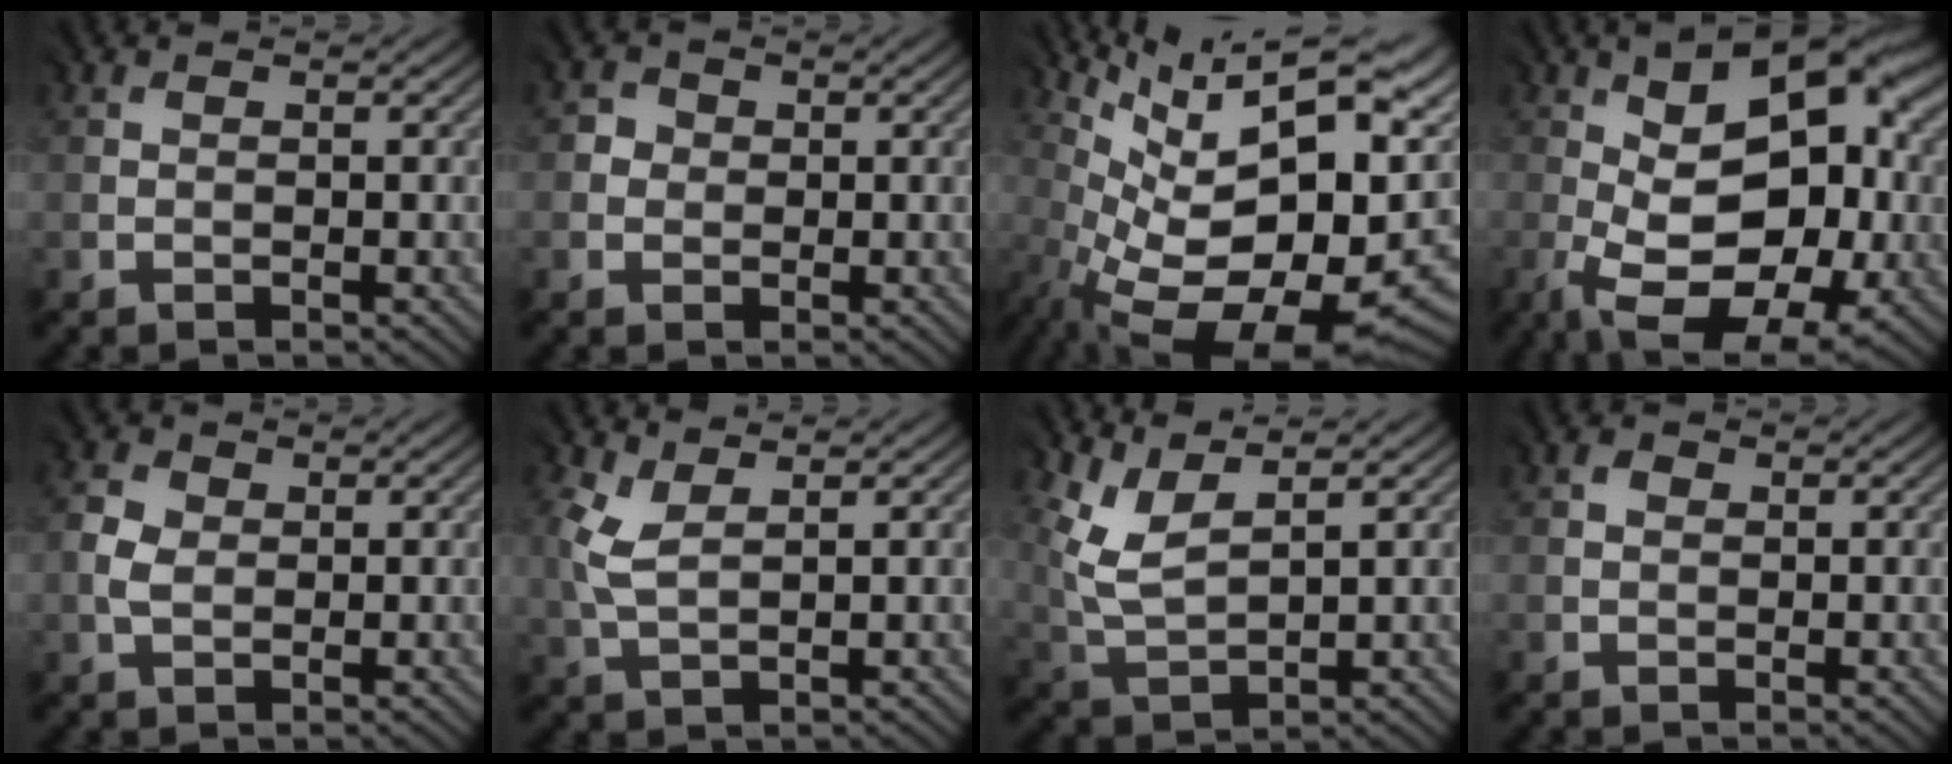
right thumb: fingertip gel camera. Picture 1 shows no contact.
{"total": 1.4, "force": [-0.4, 1.4, -0.2], "torque": [0.007, 0.000, -0.010]}
{"total": 16.8, "force": [2.3, 7.2, 15.1], "torque": [-0.237, -0.014, 0.061]}
{"total": 16.9, "force": [-1.9, 9.7, 13.7], "torque": [-0.215, -0.027, -0.013]}
{"total": 2.0, "force": [-0.2, 1.7, 1.0], "torque": [-0.027, 0.002, -0.004]}
{"total": 2.6, "force": [1.4, 1.1, 1.9], "torque": [-0.065, 0.004, 0.034]}
{"total": 4.8, "force": [3.4, 1.5, 3.0], "torque": [-0.084, 0.001, 0.080]}
{"total": 0.8, "force": [0.3, 0.7, 0.1], "torque": [0.003, 0.001, 0.003]}